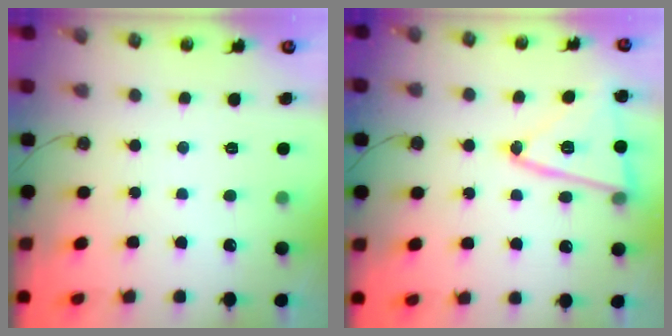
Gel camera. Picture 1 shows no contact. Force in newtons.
{"total": 16.5, "press": 16.5, "slide": 1.4}